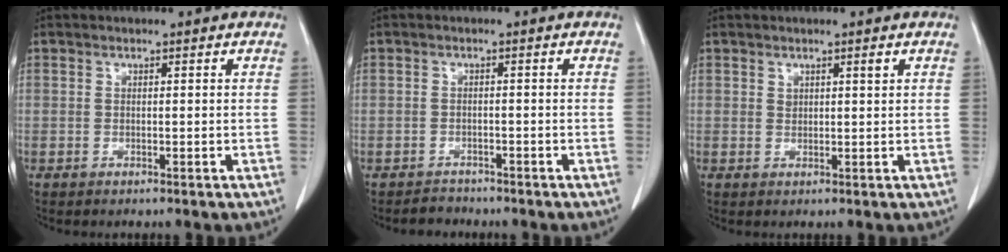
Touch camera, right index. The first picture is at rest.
{"total": 1.9, "force": [-1.5, 0.9, -0.6], "torque": [0.005, 0.001, -0.026]}
{"total": 1.3, "force": [0.8, 0.3, 0.9], "torque": [-0.016, -0.002, 0.015]}